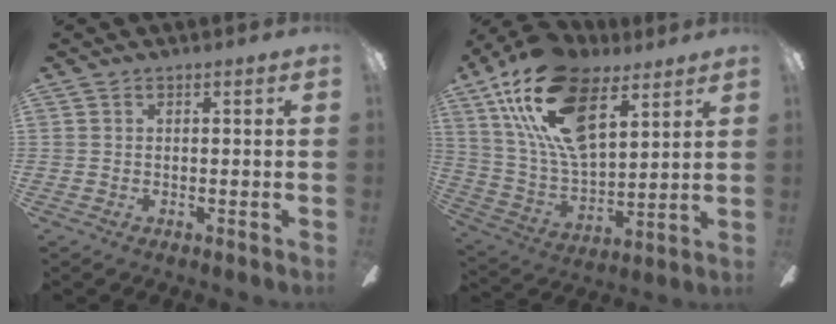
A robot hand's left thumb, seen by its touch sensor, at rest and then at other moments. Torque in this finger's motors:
{"motor_torque": [0.72, 0.68, 1.75, -1.02, 0.65]}